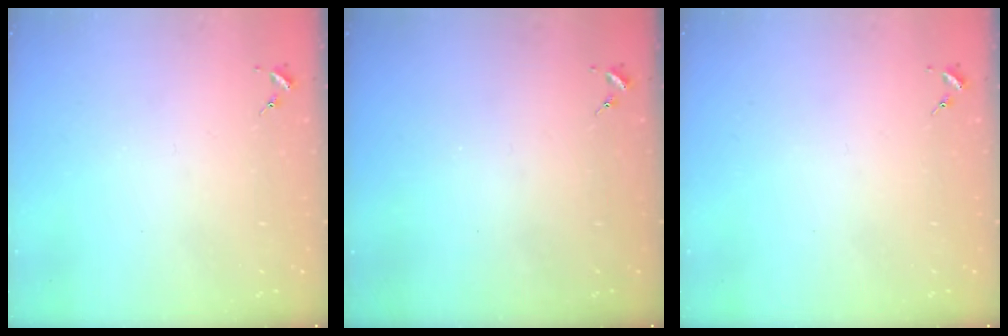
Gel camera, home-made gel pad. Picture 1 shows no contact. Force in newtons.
{"total": 0.0}
{"total": 0.0}